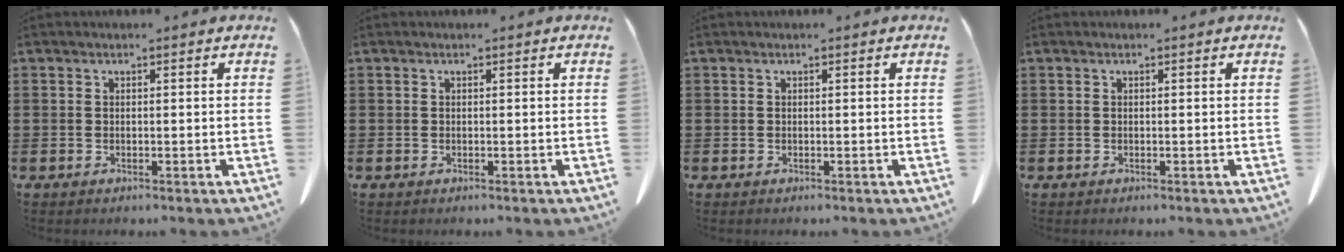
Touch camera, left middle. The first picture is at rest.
{"total": 0.0}
{"total": 0.0}
{"total": 0.0}